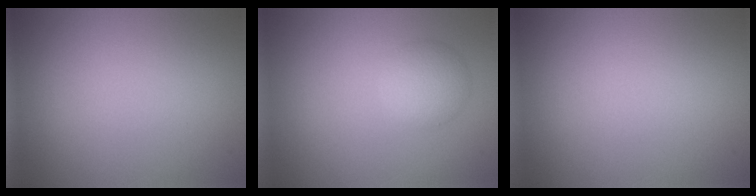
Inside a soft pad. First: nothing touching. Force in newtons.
{"total": 2.7, "press": 2.7, "slide": 0.1}
{"total": 0.0}